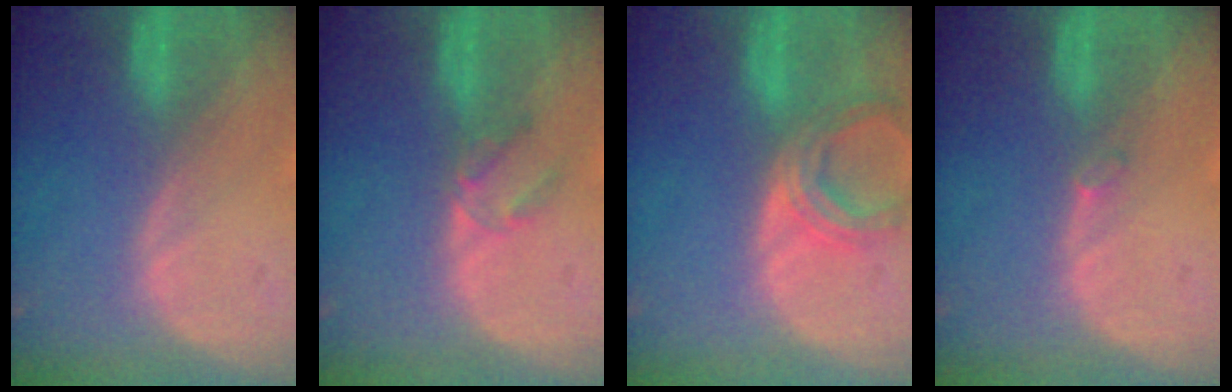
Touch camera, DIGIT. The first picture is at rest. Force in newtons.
{"total": 2.7, "press": 2.5, "slide": 1.0}
{"total": 5.8, "press": 5.8, "slide": 0.9}
{"total": 0.6, "press": 0.6, "slide": 0.1}